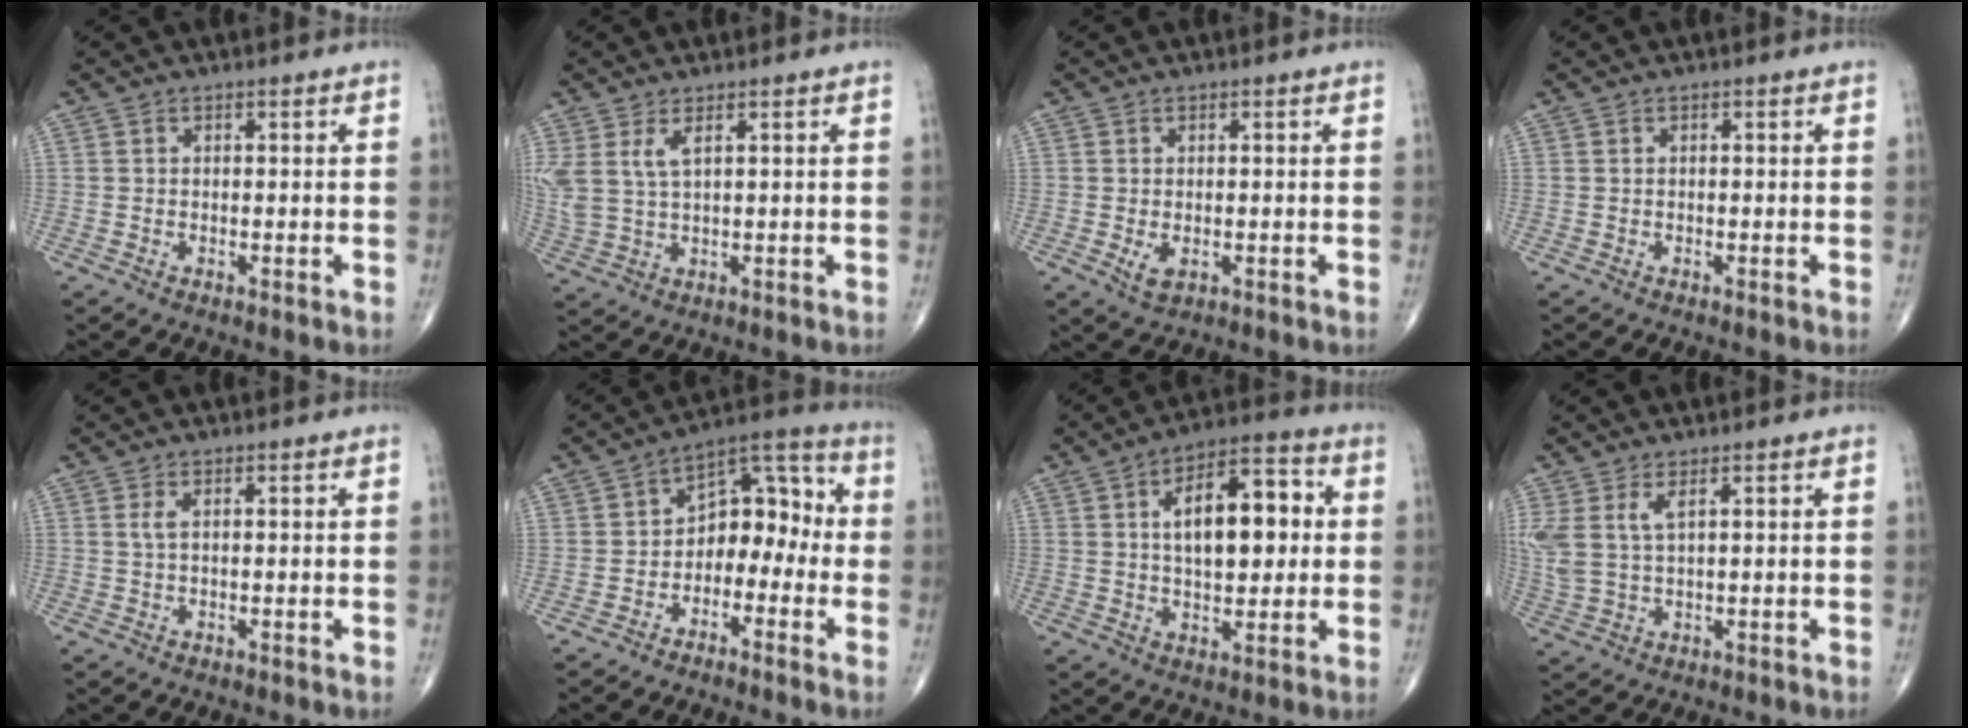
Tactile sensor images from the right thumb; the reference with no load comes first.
{"total": 5.6, "force": [2.4, 2.2, 4.5], "torque": [-0.113, -0.004, 0.060]}
{"total": 2.5, "force": [-0.4, 1.4, 2.0], "torque": [-0.030, -0.005, -0.001]}
{"total": 0.0}
{"total": 1.3, "force": [0.3, 0.4, 1.2], "torque": [-0.034, 0.006, 0.009]}
{"total": 10.4, "force": [-2.5, 6.9, 7.3], "torque": [-0.067, 0.059, -0.055]}
{"total": 14.4, "force": [2.3, 7.1, 12.3], "torque": [-0.159, 0.016, 0.032]}
{"total": 5.5, "force": [2.4, 2.0, 4.6], "torque": [-0.120, -0.004, 0.058]}